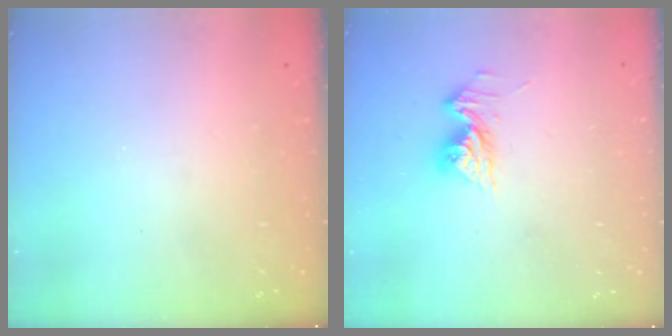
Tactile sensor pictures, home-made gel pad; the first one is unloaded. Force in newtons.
{"total": 10.4, "press": 10.4, "slide": 0.9}